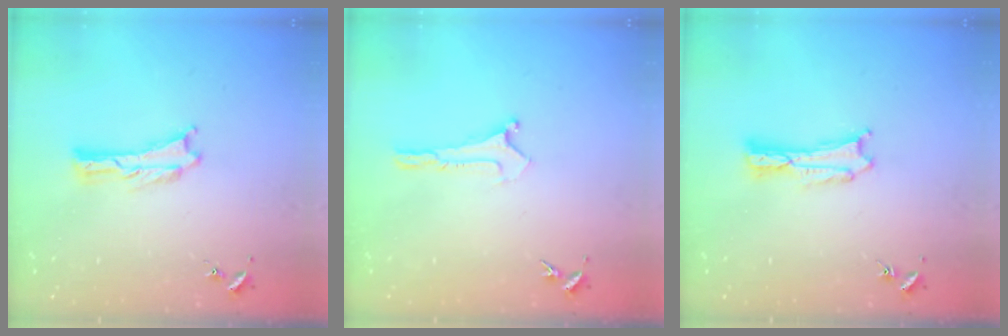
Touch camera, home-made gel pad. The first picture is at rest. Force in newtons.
{"total": 0.0}
{"total": 0.6, "press": 0.6, "slide": 0.2}